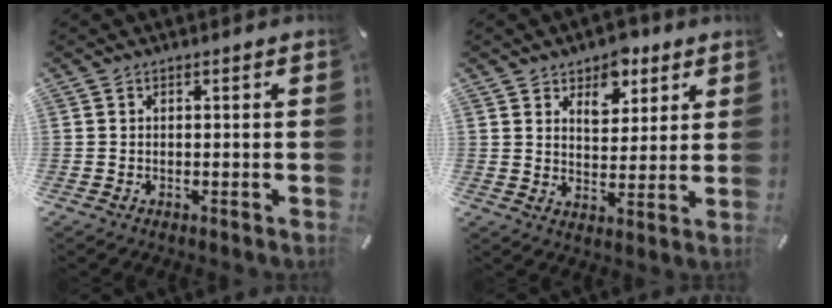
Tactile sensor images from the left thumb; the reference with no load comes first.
{"total": 7.6, "force": [4.8, 5.2, 2.6], "torque": [-0.019, -0.027, 0.080]}